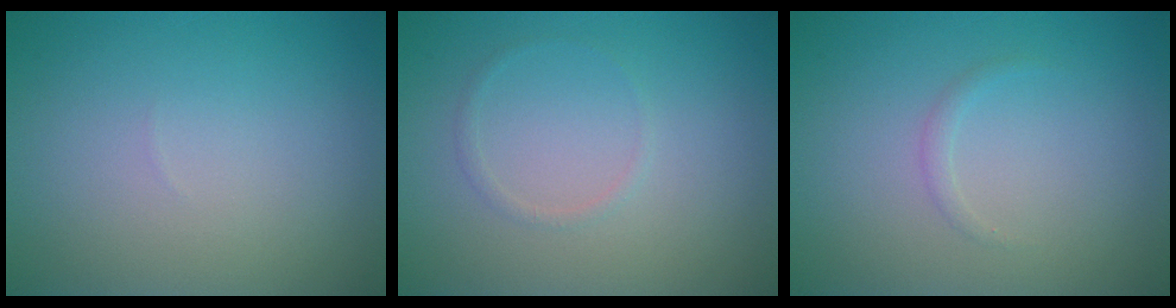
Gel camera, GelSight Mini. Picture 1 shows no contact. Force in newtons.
{"total": 0.7, "press": 0.7, "slide": 0.0}
{"total": 0.7, "press": 0.7, "slide": 0.0}